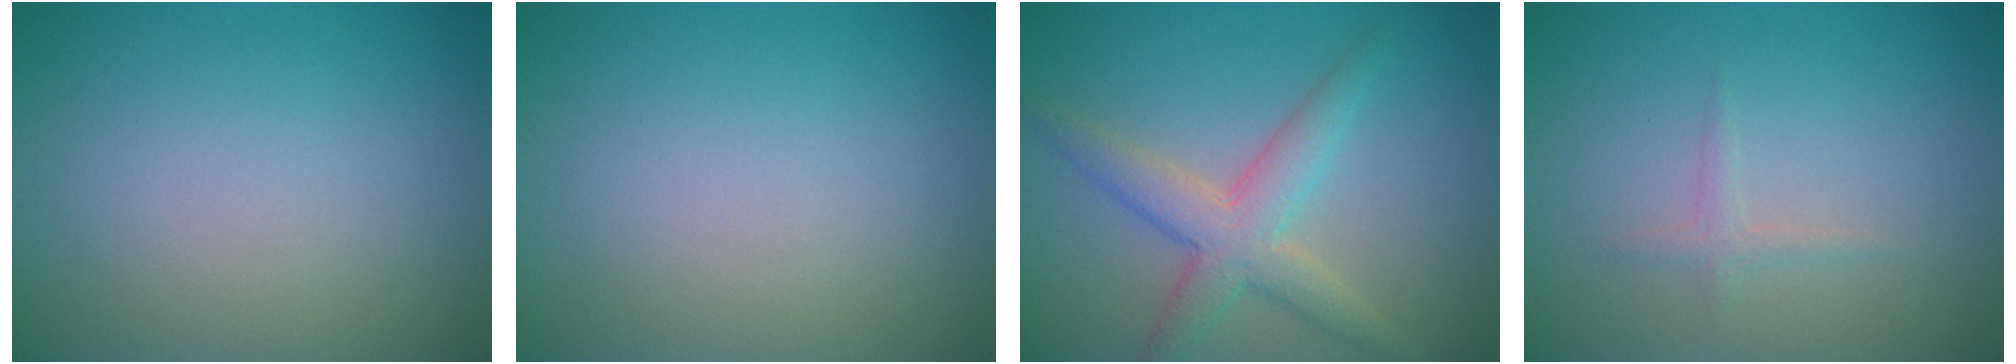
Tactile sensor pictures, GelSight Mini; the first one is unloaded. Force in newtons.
{"total": 0.0}
{"total": 4.3, "press": 4.3, "slide": 0.1}
{"total": 0.9, "press": 0.9, "slide": 0.0}